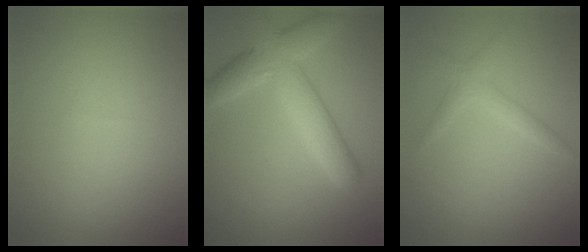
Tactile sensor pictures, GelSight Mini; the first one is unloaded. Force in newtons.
{"total": 5.9, "press": 5.9, "slide": 0.3}
{"total": 1.6, "press": 1.6, "slide": 0.1}